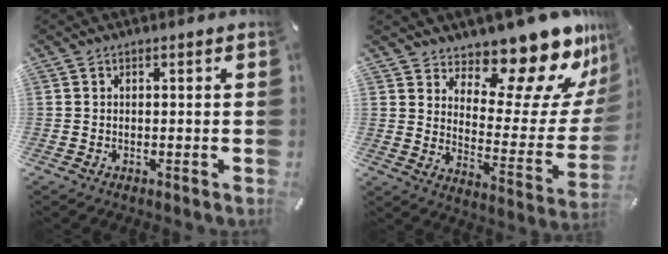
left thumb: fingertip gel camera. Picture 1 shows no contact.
{"total": 16.0, "force": [13.9, 5.6, 5.5], "torque": [-0.067, -0.131, 0.229]}